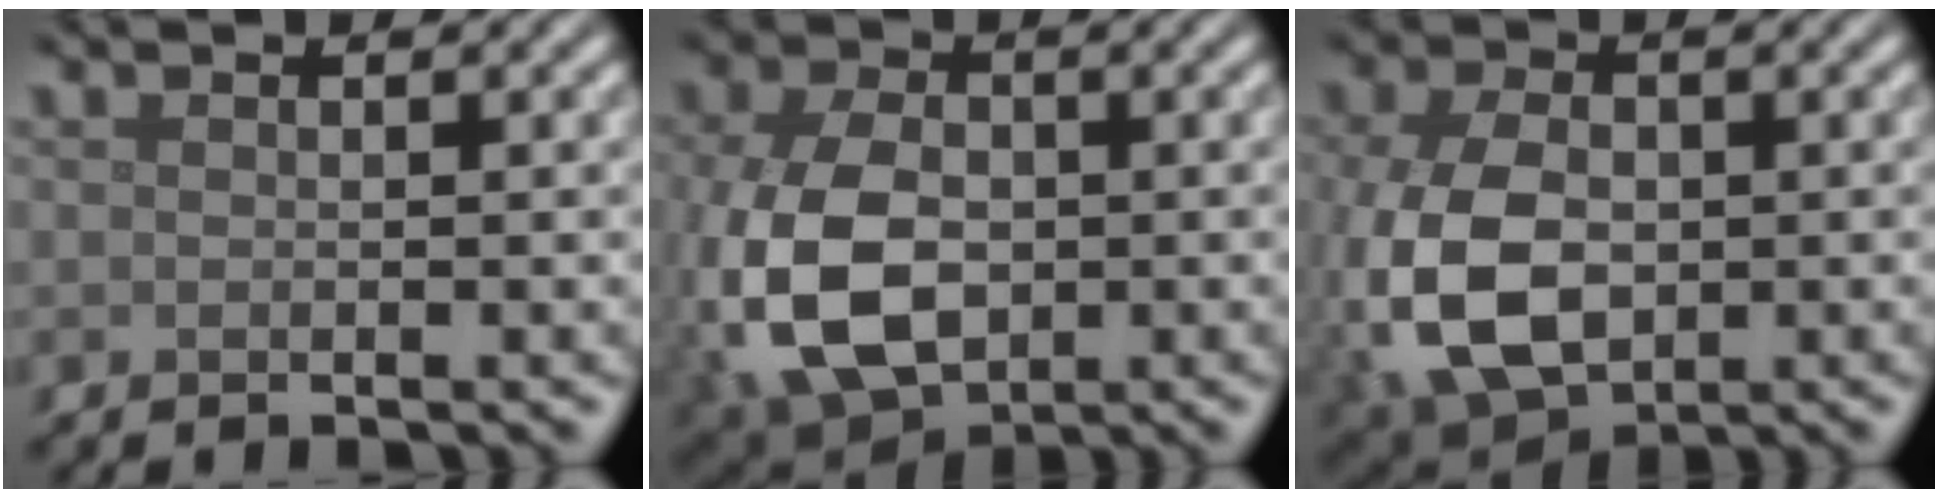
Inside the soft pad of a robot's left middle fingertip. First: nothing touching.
{"total": 9.8, "force": [-1.8, 6.5, 7.1], "torque": [-0.175, -0.017, -0.034]}
{"total": 9.2, "force": [-1.6, 6.1, 6.7], "torque": [-0.165, -0.018, -0.027]}